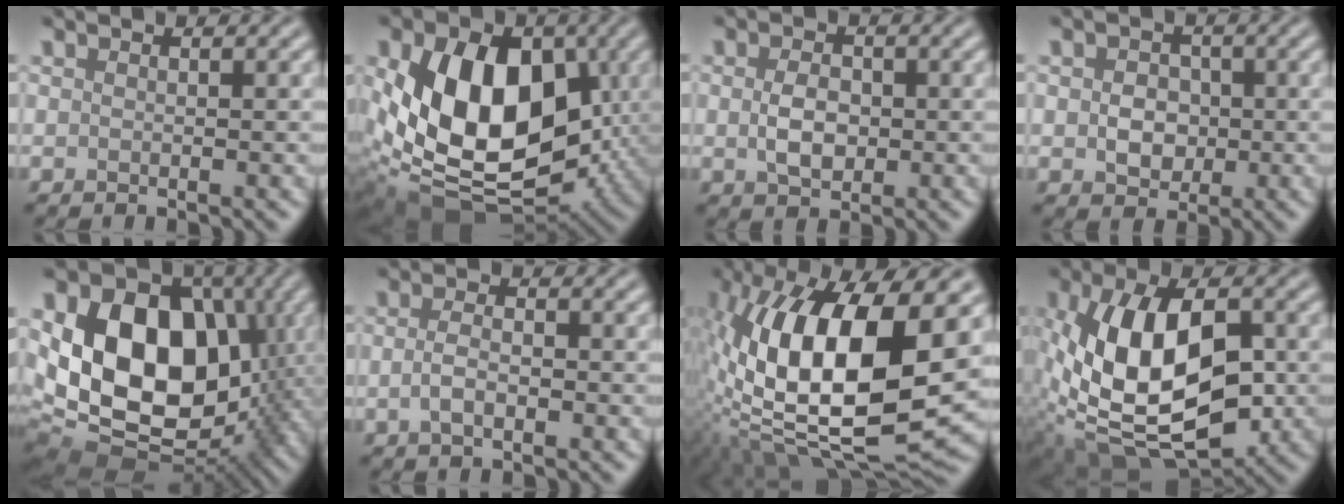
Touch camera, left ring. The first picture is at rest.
{"total": 13.1, "force": [0.9, 8.8, 9.7], "torque": [-0.154, -0.015, 0.016]}
{"total": 3.0, "force": [-0.1, 2.0, 2.2], "torque": [-0.047, -0.001, -0.002]}
{"total": 3.1, "force": [-0.1, 2.5, 1.7], "torque": [-0.026, 0.001, -0.008]}
{"total": 17.6, "force": [0.7, 12.6, 12.3], "torque": [-0.213, -0.016, 0.017]}
{"total": 2.2, "force": [-0.6, 1.0, 1.9], "torque": [-0.041, 0.001, -0.015]}
{"total": 16.7, "force": [0.2, 7.0, 15.2], "torque": [-0.287, 0.000, -0.005]}
{"total": 13.6, "force": [-0.7, 7.5, 11.3], "torque": [-0.225, 0.000, -0.010]}